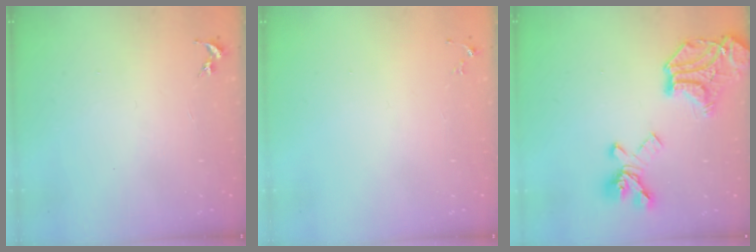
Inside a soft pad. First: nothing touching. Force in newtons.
{"total": 3.3, "press": 3.3, "slide": 0.5}
{"total": 21.3, "press": 21.2, "slide": 1.6}